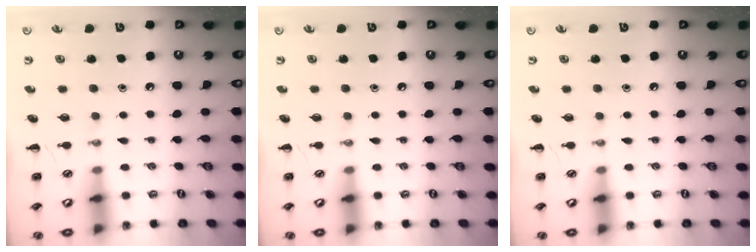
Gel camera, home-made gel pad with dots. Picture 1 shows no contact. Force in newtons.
{"total": 0.0}
{"total": 0.0}